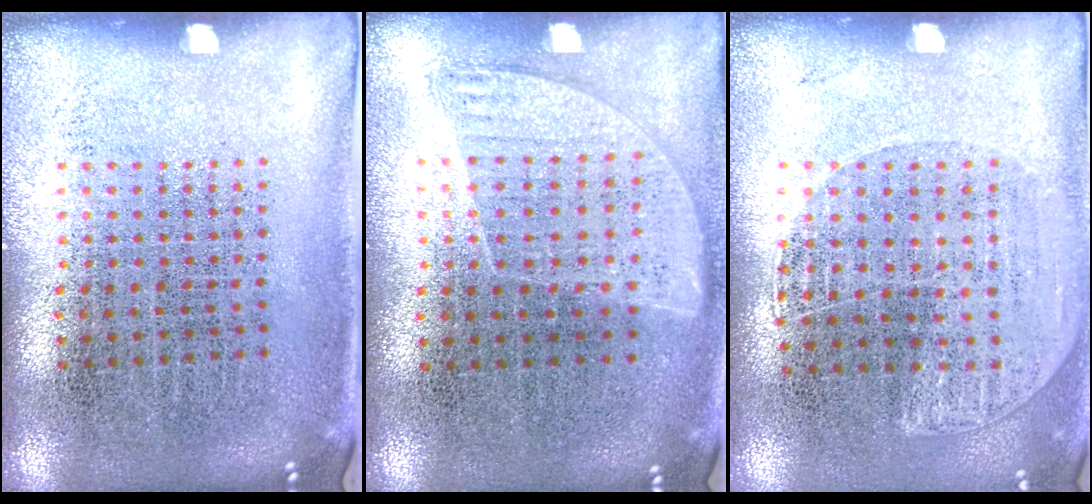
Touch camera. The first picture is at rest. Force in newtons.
{"total": 0.9, "press": 0.7, "slide": 0.5}
{"total": 1.2, "press": 1.1, "slide": 0.5}